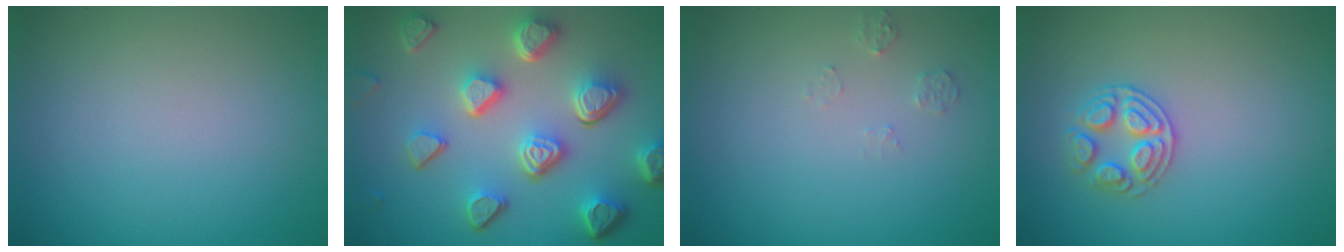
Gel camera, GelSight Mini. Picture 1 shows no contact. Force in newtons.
{"total": 7.7, "press": 5.6, "slide": 5.3}
{"total": 1.1, "press": 1.1, "slide": 0.1}
{"total": 2.6, "press": 2.6, "slide": 0.4}